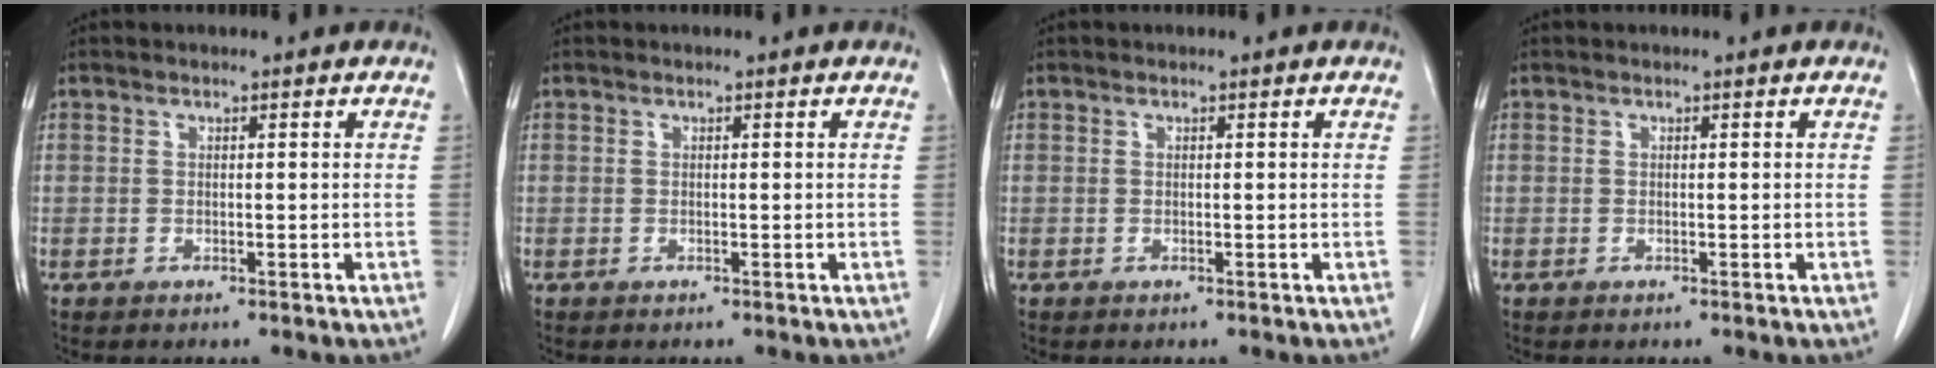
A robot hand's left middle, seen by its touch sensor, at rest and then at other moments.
{"total": 0.0}
{"total": 0.0}
{"total": 0.0}